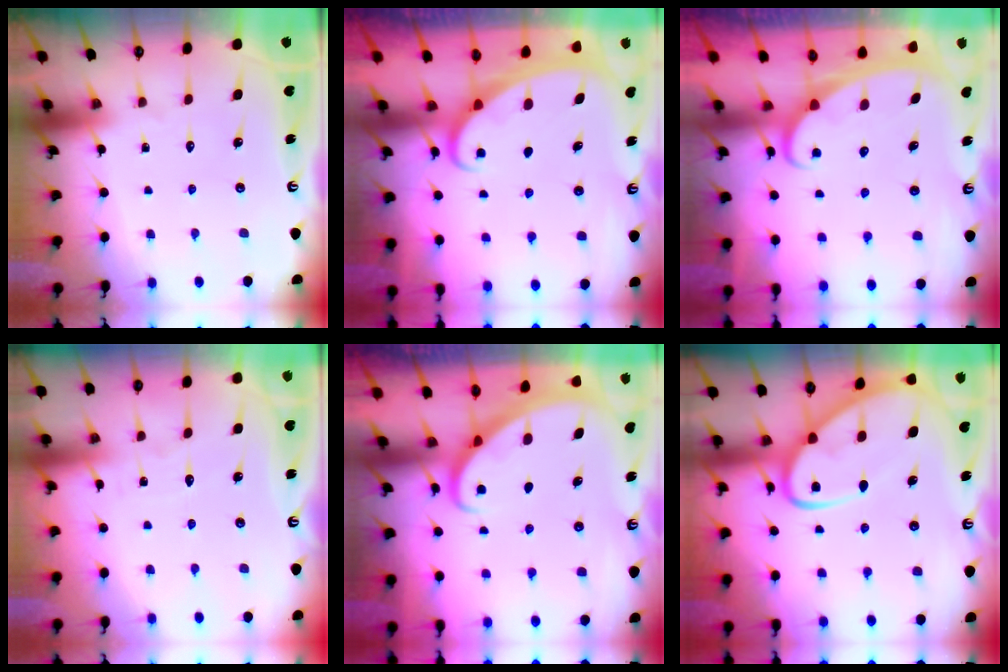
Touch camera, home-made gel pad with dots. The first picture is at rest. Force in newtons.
{"total": 2.3, "press": 2.2, "slide": 0.4}
{"total": 2.4, "press": 2.3, "slide": 0.4}
{"total": 2.9, "press": 2.9, "slide": 0.3}
{"total": 2.7, "press": 2.7, "slide": 0.2}
{"total": 11.1, "press": 11.1, "slide": 1.0}